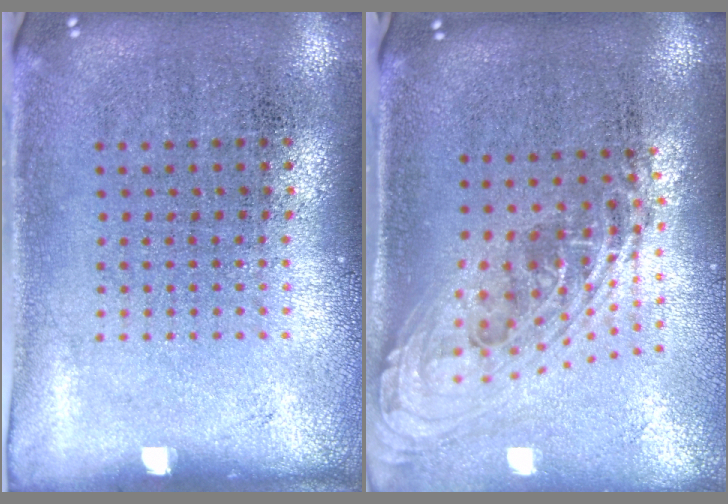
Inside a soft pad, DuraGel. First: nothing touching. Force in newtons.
{"total": 2.2, "press": 1.6, "slide": 1.5}